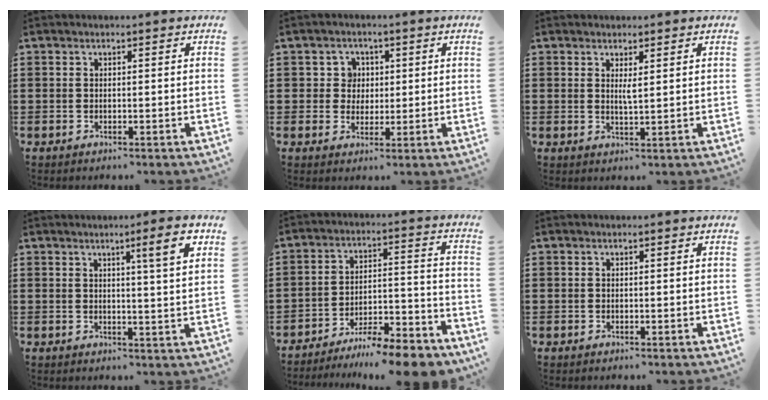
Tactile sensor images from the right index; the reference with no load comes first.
{"total": 3.6, "force": [0.7, 3.4, 1.1], "torque": [-0.037, 0.012, 0.009]}
{"total": 2.0, "force": [0.8, 0.3, 1.7], "torque": [-0.037, 0.000, 0.014]}
{"total": 6.4, "force": [3.0, 0.1, 5.6], "torque": [-0.082, -0.009, 0.040]}
{"total": 8.8, "force": [-8.1, 0.6, 3.1], "torque": [-0.036, 0.018, -0.156]}
{"total": 0.0}